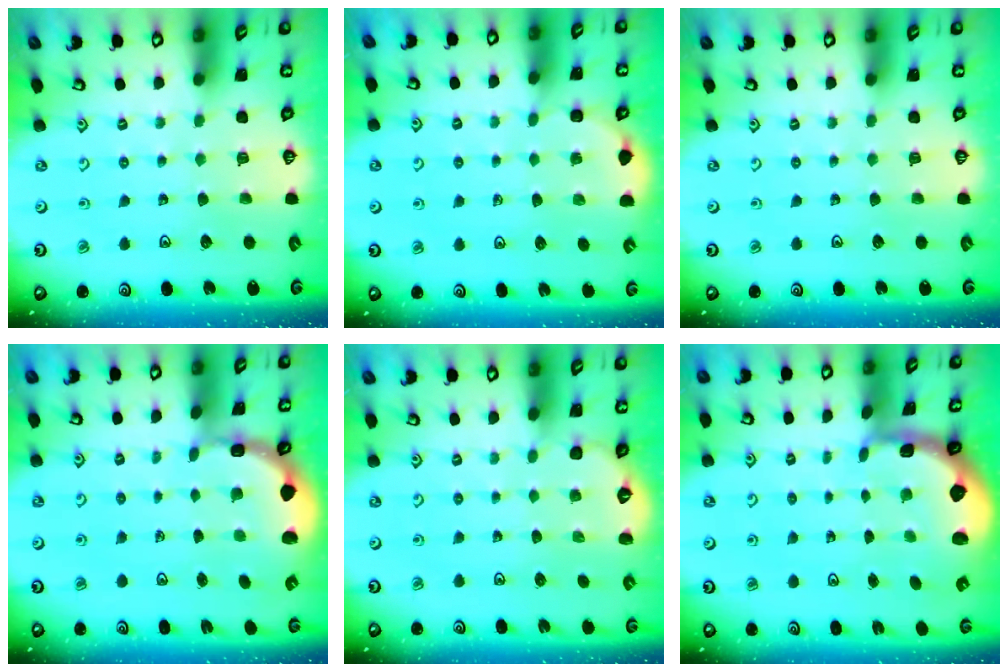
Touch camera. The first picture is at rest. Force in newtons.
{"total": 3.0, "press": 2.9, "slide": 0.9}
{"total": 0.0}
{"total": 2.6, "press": 2.4, "slide": 0.9}
{"total": 1.9, "press": 0.7, "slide": 1.8}
{"total": 2.3, "press": 1.5, "slide": 1.8}